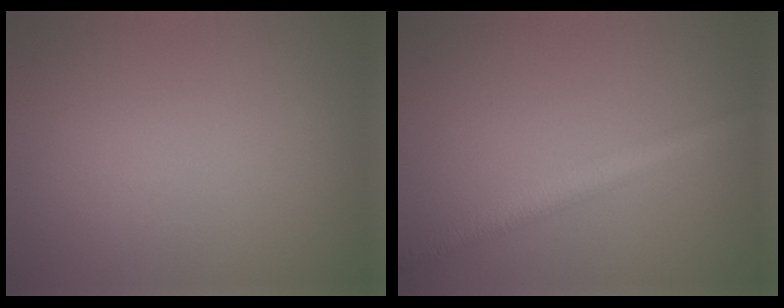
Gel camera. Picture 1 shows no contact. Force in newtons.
{"total": 2.9, "press": 2.9, "slide": 0.1}